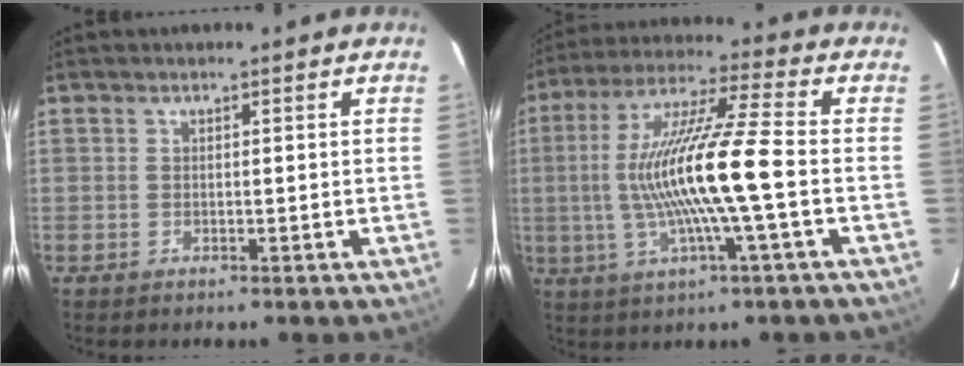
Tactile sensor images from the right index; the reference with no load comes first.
{"total": 15.8, "force": [-1.9, -0.2, 15.7], "torque": [-0.301, 0.001, -0.032]}